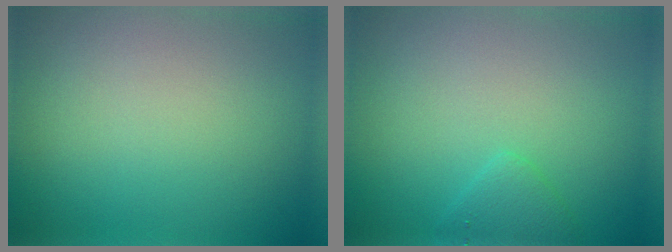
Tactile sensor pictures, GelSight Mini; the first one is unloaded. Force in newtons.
{"total": 1.5, "press": 1.5, "slide": 0.1}